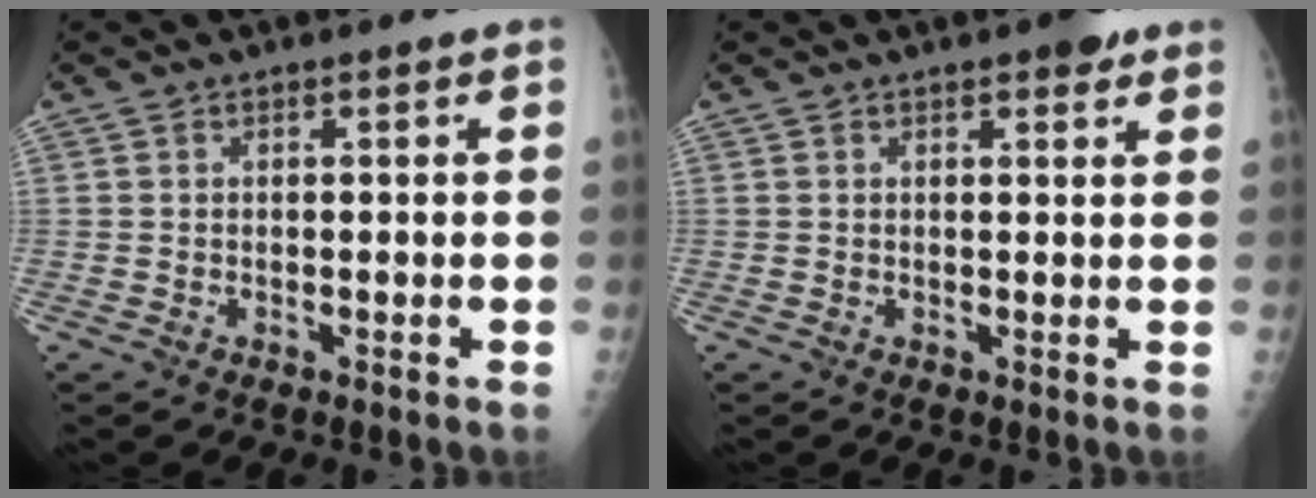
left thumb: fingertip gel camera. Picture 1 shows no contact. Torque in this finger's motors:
{"motor_torque": [0.27, 0.22, 0.43, 0.04, 0.00]}